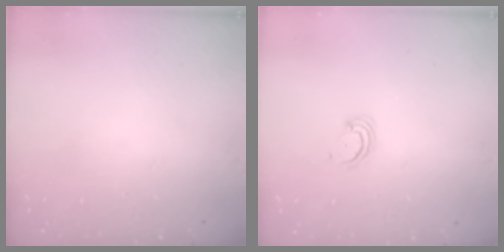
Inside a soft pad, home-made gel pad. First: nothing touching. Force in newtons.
{"total": 2.9, "press": 2.9, "slide": 0.3}